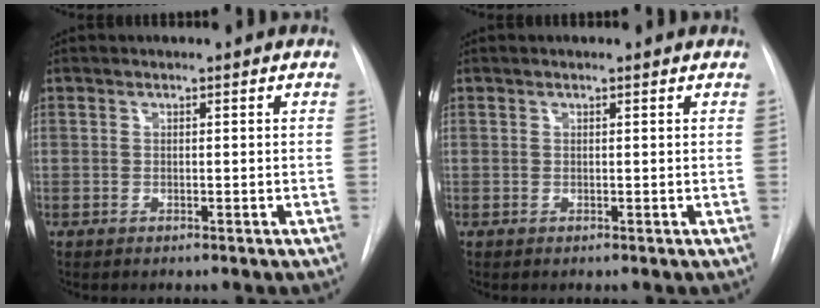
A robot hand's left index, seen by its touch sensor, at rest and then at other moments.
{"total": 0.6, "force": [0.5, 0.0, 0.2], "torque": [-0.009, 0.008, 0.007]}